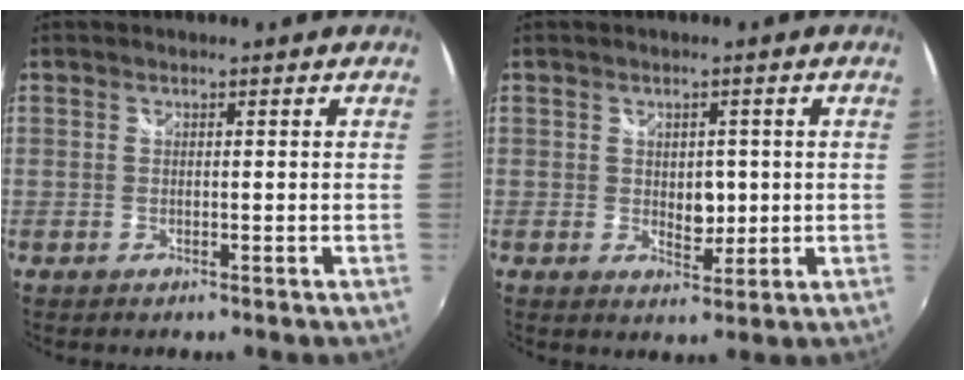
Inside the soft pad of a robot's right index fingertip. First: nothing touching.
{"total": 3.8, "force": [0.1, 2.8, 2.7], "torque": [-0.038, -0.004, 0.003]}